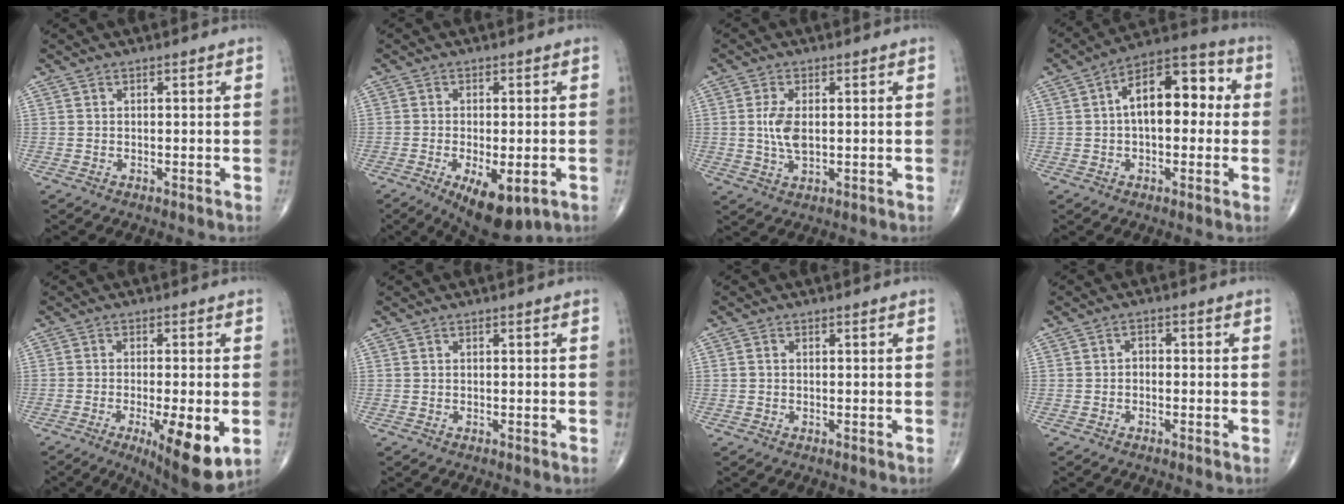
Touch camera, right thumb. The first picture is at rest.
{"total": 10.4, "force": [-4.4, 4.3, 8.3], "torque": [-0.123, -0.009, -0.060]}
{"total": 5.2, "force": [0.3, 2.6, 4.5], "torque": [-0.094, -0.004, 0.008]}
{"total": 14.0, "force": [1.5, 7.5, 11.7], "torque": [-0.154, 0.040, 0.010]}
{"total": 12.9, "force": [-4.1, 3.4, 11.8], "torque": [-0.170, -0.017, -0.054]}
{"total": 0.0}
{"total": 0.6, "force": [0.0, 0.5, 0.3], "torque": [-0.005, 0.001, -0.001]}
{"total": 1.5, "force": [-0.5, 1.1, 0.9], "torque": [-0.004, 0.009, -0.015]}